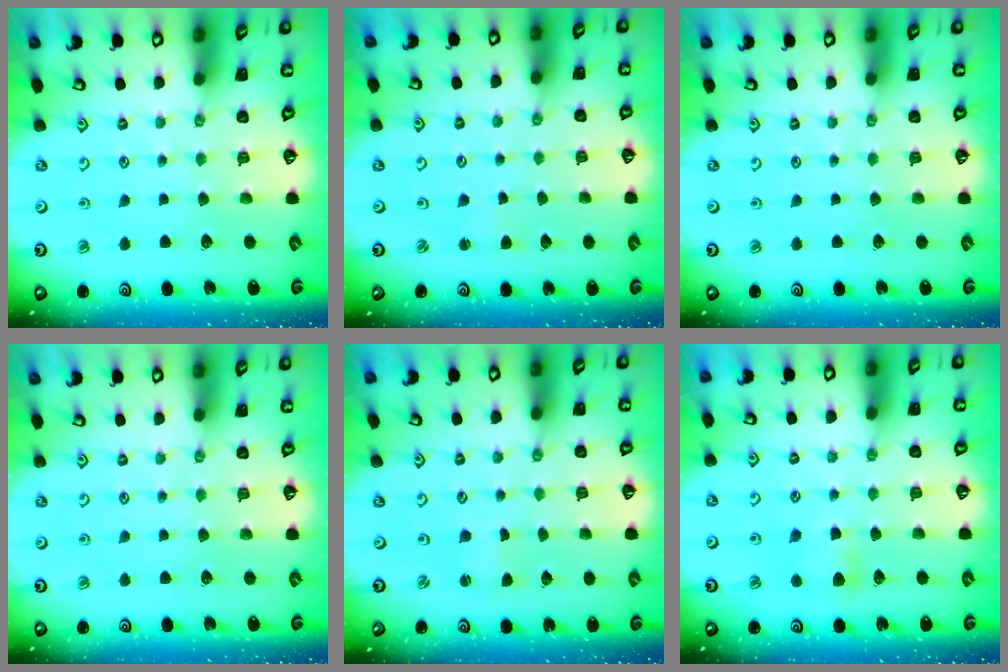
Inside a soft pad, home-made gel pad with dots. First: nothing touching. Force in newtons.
{"total": 2.3, "press": 2.3, "slide": 0.2}
{"total": 0.0}
{"total": 0.0}
{"total": 0.5, "press": 0.5, "slide": 0.0}
{"total": 5.1, "press": 5.0, "slide": 0.7}